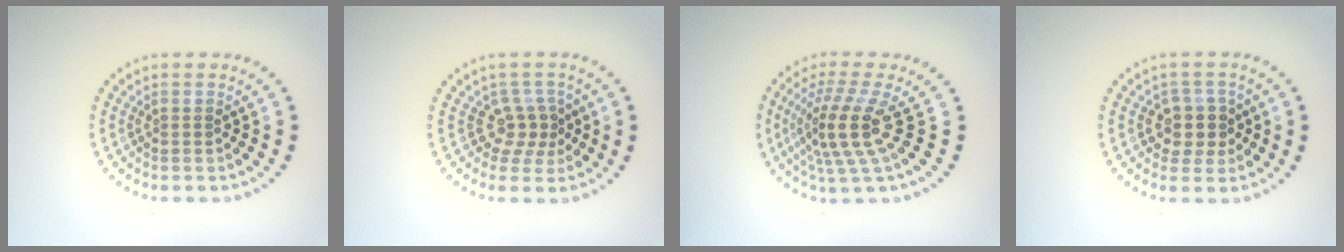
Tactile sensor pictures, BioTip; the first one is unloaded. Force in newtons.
{"total": 2.4, "press": 1.7, "slide": 1.8}
{"total": 4.7, "press": 3.5, "slide": 3.2}
{"total": 3.0, "press": 2.7, "slide": 1.3}